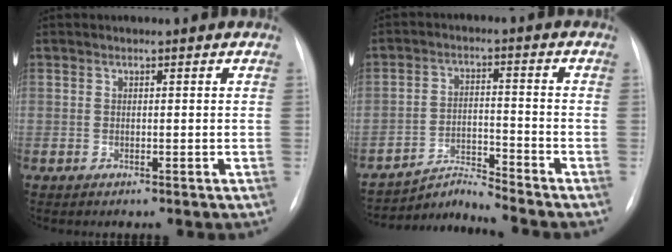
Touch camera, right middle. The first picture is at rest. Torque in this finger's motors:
{"motor_torque": [-0.38, -0.17, -0.02, -0.01]}